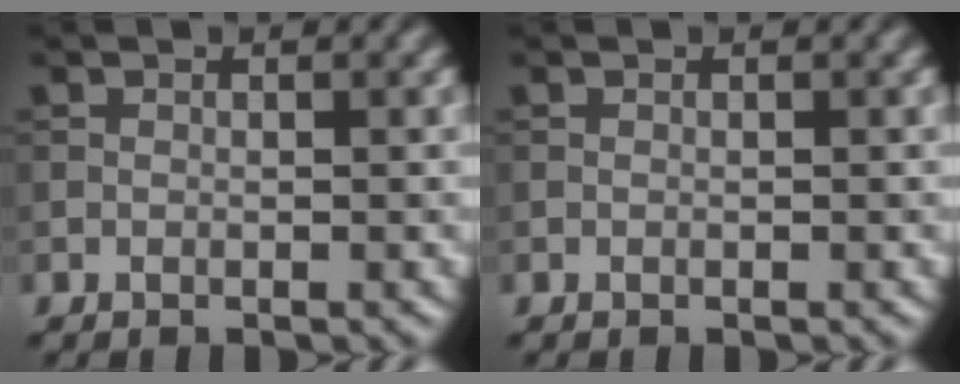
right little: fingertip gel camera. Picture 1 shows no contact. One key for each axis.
{"total": 0.0}